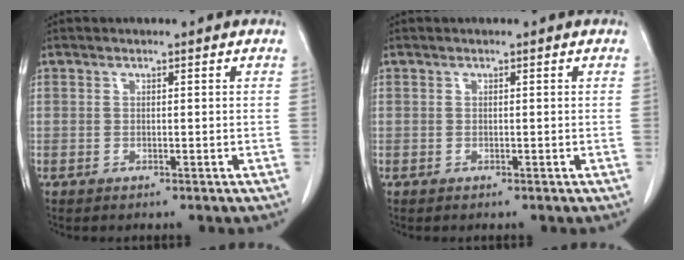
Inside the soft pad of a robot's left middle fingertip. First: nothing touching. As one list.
[{"total": 0.0}]